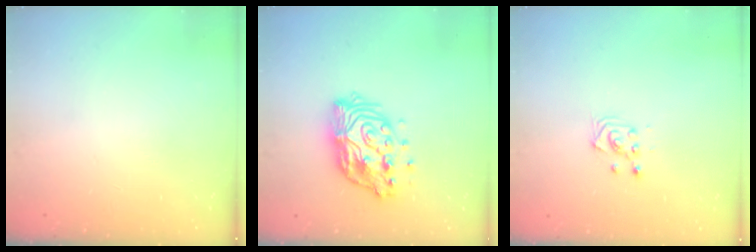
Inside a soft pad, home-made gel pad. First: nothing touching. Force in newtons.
{"total": 14.1, "press": 14.1, "slide": 1.1}
{"total": 3.0, "press": 2.9, "slide": 0.8}